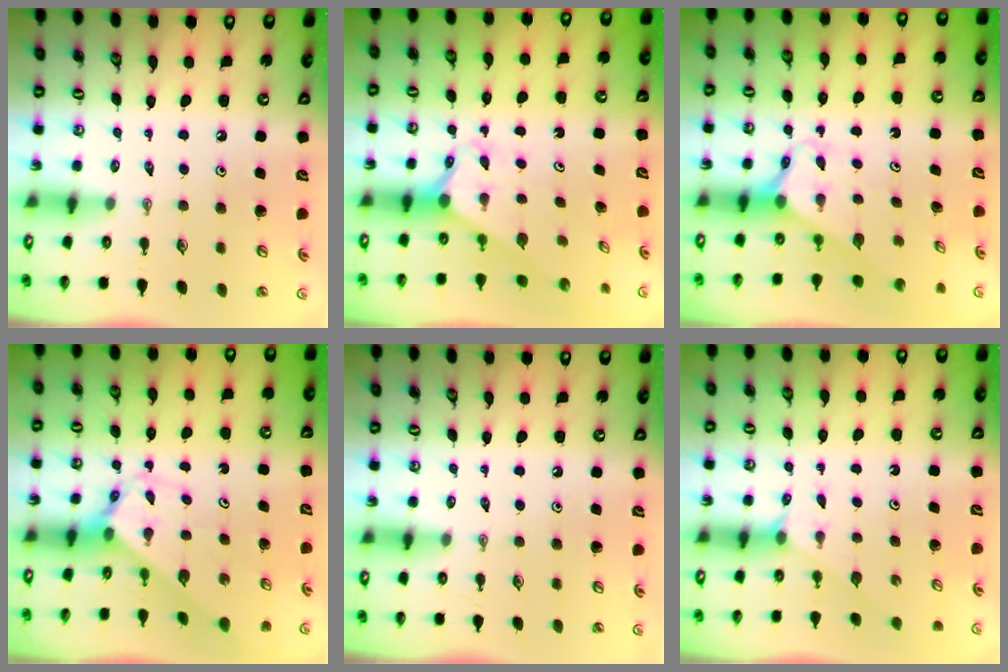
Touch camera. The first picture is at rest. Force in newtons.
{"total": 2.2, "press": 2.2, "slide": 0.2}
{"total": 2.5, "press": 2.5, "slide": 0.2}
{"total": 2.9, "press": 2.9, "slide": 0.2}
{"total": 0.0}
{"total": 2.2, "press": 2.2, "slide": 0.4}